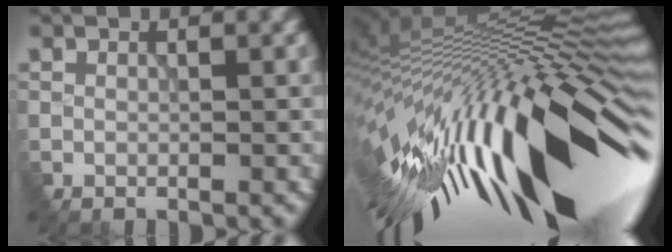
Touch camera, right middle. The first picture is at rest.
{"total": 18.2, "force": [-2.3, 6.1, 17.0], "torque": [-0.270, -0.007, -0.052]}